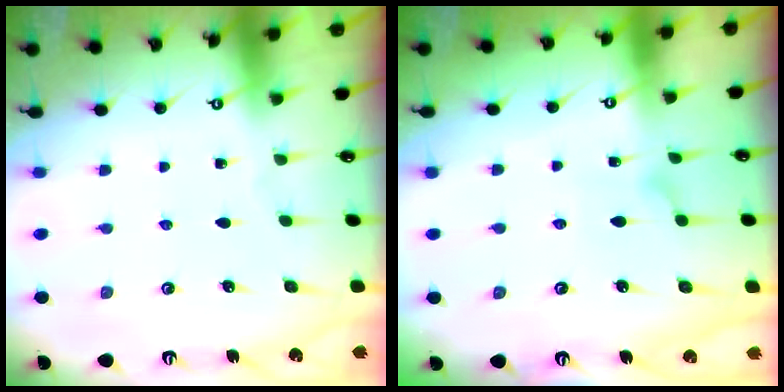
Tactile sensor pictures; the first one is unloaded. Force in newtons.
{"total": 3.1, "press": 3.1, "slide": 0.4}